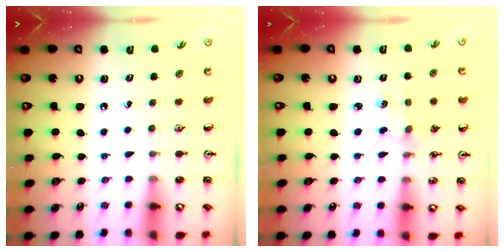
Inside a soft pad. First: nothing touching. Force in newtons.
{"total": 2.8, "press": 2.8, "slide": 0.4}